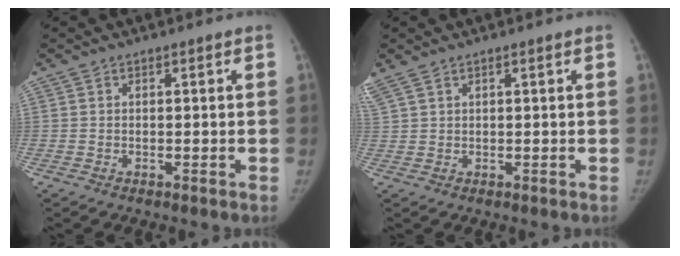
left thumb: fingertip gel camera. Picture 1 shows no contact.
{"total": 3.4, "force": [2.4, 1.1, 2.1], "torque": [-0.064, 0.015, 0.061]}